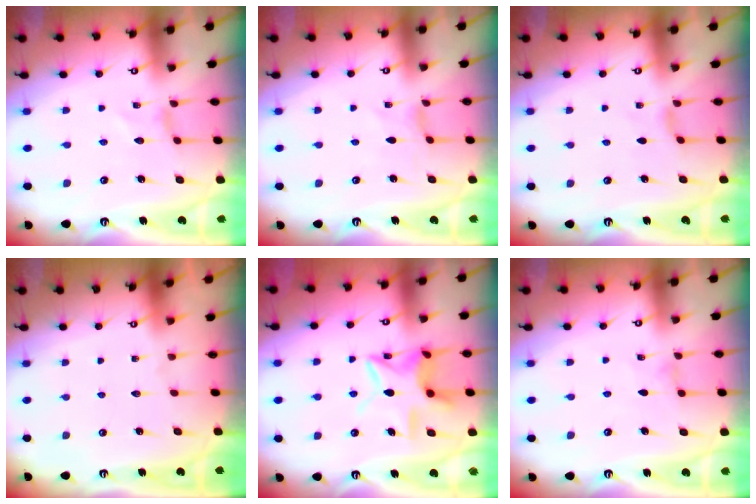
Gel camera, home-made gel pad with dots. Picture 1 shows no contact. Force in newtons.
{"total": 0.0}
{"total": 1.3, "press": 1.2, "slide": 0.3}
{"total": 0.0}
{"total": 12.1, "press": 12.0, "slide": 1.0}
{"total": 0.0}